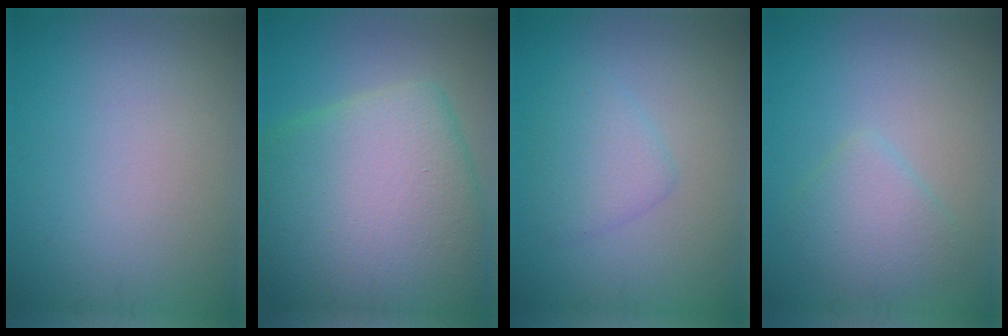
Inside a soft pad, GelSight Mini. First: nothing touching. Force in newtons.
{"total": 13.3, "press": 13.2, "slide": 0.7}
{"total": 2.6, "press": 2.6, "slide": 0.3}
{"total": 3.0, "press": 3.0, "slide": 0.2}